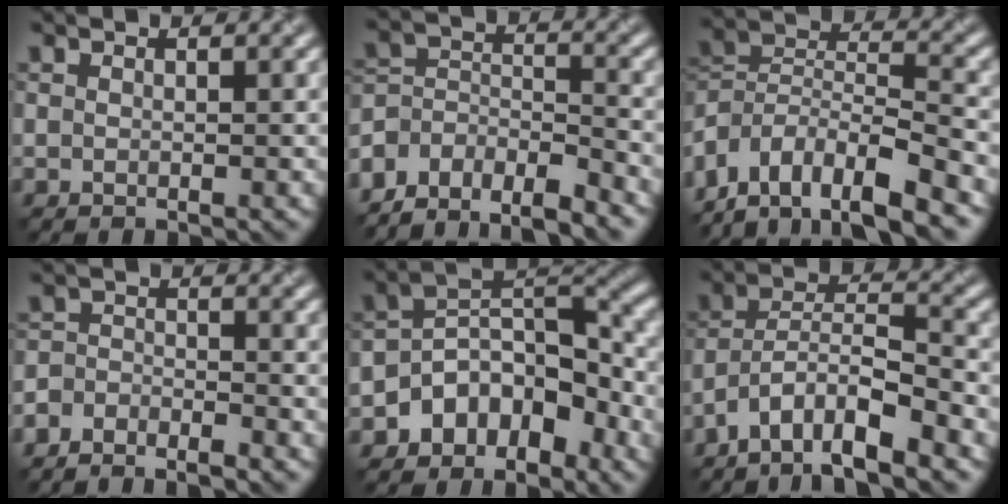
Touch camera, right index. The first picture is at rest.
{"total": 7.9, "force": [-6.8, 3.0, 2.7], "torque": [-0.041, 0.004, -0.113]}
{"total": 9.9, "force": [-6.8, 4.1, 5.9], "torque": [-0.110, 0.013, -0.120]}
{"total": 3.5, "force": [-3.2, 0.9, 0.9], "torque": [-0.012, 0.001, -0.063]}
{"total": 6.0, "force": [-3.2, 3.9, 3.3], "torque": [-0.033, 0.012, -0.069]}
{"total": 8.1, "force": [-5.9, 2.0, 5.1], "torque": [-0.079, 0.015, -0.113]}